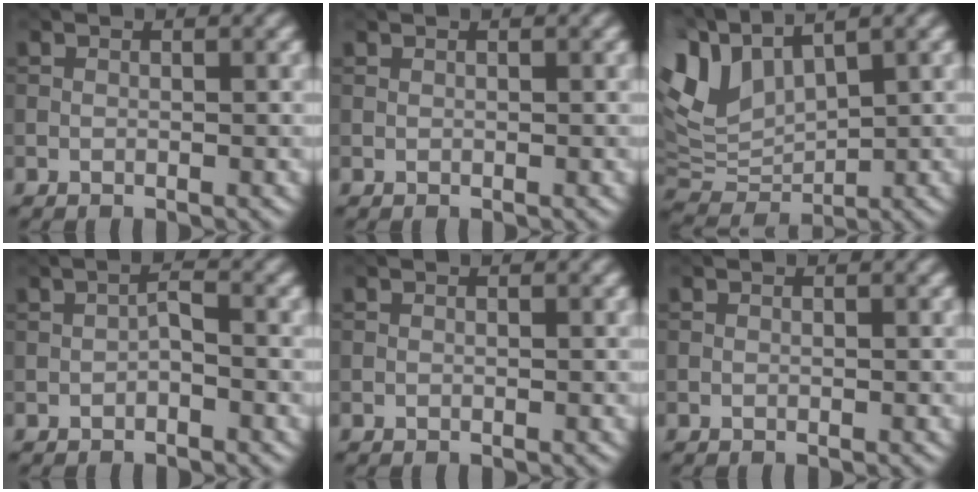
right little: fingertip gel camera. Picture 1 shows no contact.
{"total": 0.0}
{"total": 6.1, "force": [3.5, 3.2, 3.8], "torque": [-0.087, 0.010, 0.065]}
{"total": 1.3, "force": [-0.5, 0.5, 1.1], "torque": [-0.020, 0.006, -0.011]}
{"total": 0.0}
{"total": 0.0}